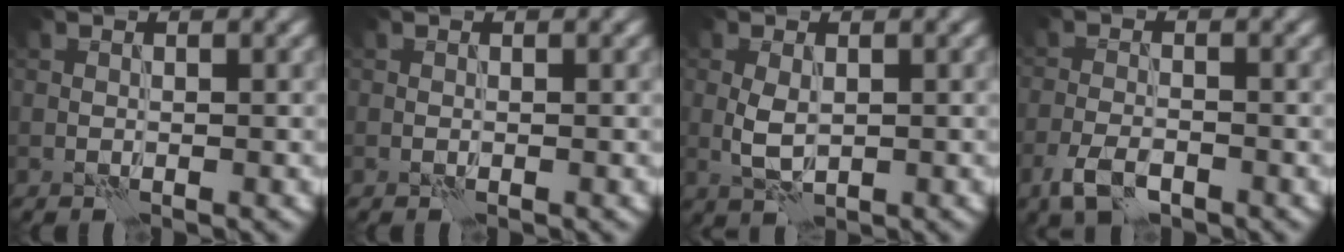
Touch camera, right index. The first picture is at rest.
{"total": 0.0}
{"total": 2.4, "force": [0.2, 1.5, 1.8], "torque": [-0.043, -0.003, 0.005]}
{"total": 3.2, "force": [-2.0, 1.5, 1.9], "torque": [-0.041, -0.005, -0.046]}